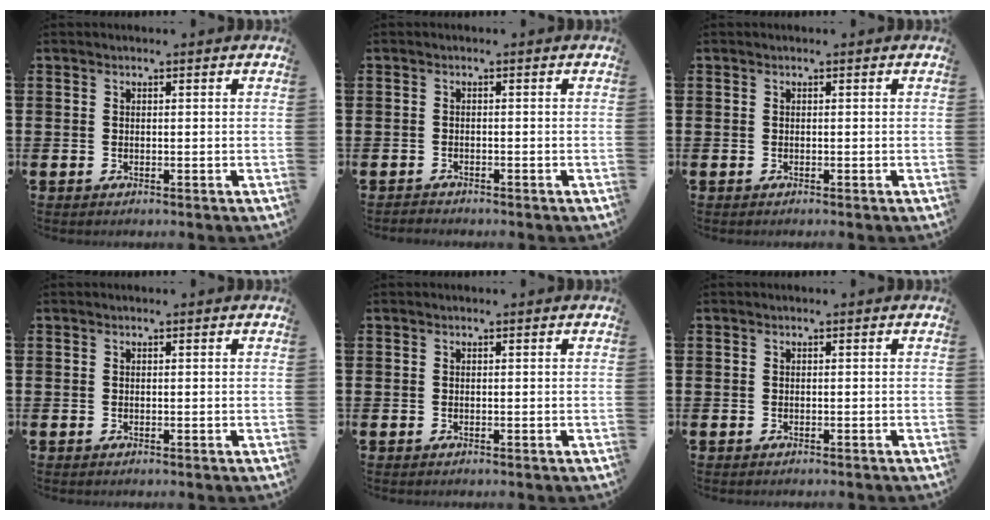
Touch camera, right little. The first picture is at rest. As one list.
[{"total": 0.7, "force": [-0.7, 0.1, -0.1], "torque": [0.000, 0.000, -0.016]}, {"total": 0.0}, {"total": 0.0}, {"total": 0.0}, {"total": 0.0}]